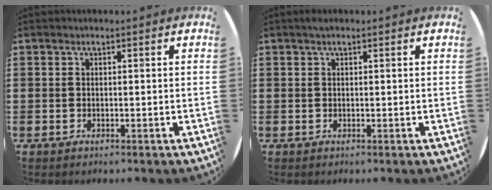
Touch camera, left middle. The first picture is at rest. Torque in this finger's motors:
{"motor_torque": [0.49, -0.42, 0.01, 0.03]}